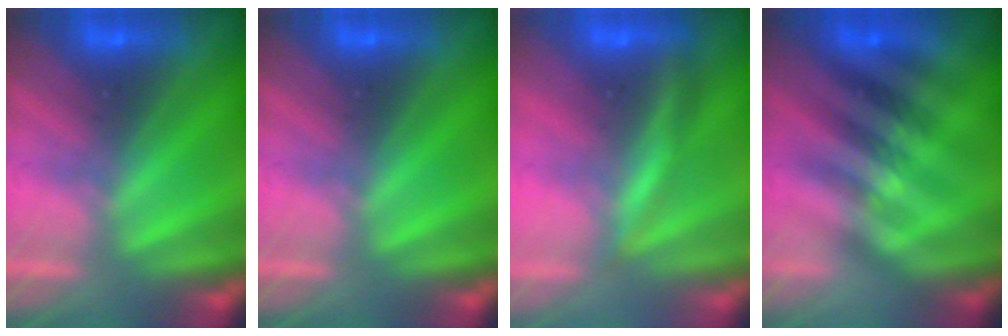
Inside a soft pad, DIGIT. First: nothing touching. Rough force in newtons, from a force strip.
{"total": 0.0}
{"total": 3.9}
{"total": 2.3}